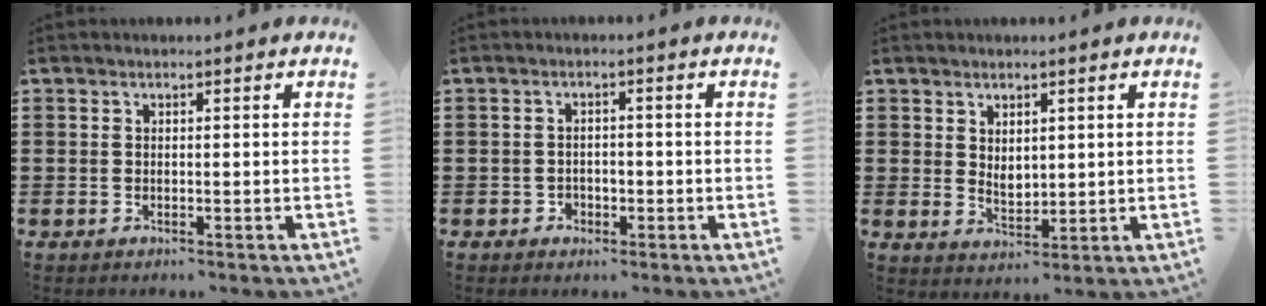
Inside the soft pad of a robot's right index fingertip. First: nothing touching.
{"total": 1.5, "force": [-0.7, 1.3, 0.5], "torque": [-0.012, 0.000, -0.017]}
{"total": 2.6, "force": [1.4, 1.6, 1.6], "torque": [-0.026, 0.001, 0.025]}